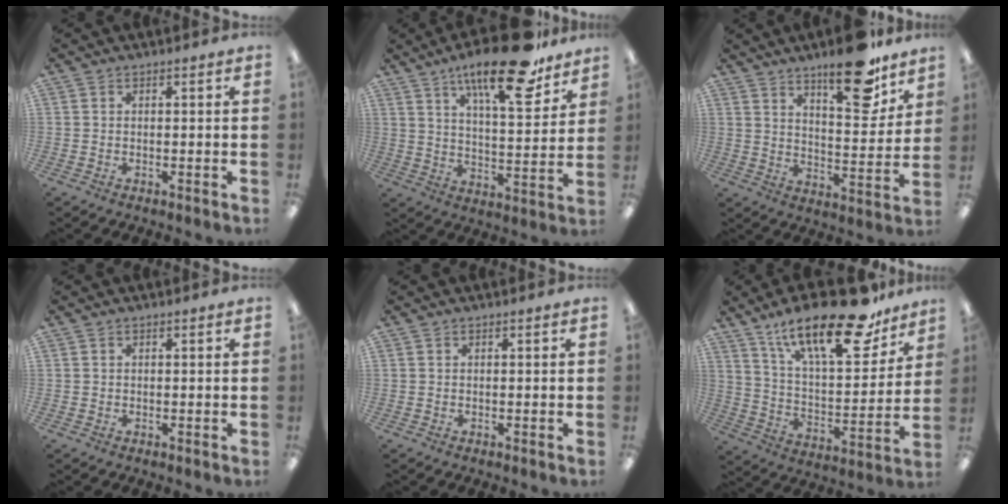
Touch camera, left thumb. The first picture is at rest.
{"total": 20.3, "force": [13.6, 6.1, 13.8], "torque": [-0.213, -0.074, 0.217]}
{"total": 17.0, "force": [12.4, 5.8, 10.1], "torque": [-0.129, -0.080, 0.202]}
{"total": 0.0}
{"total": 0.0}
{"total": 24.8, "force": [17.1, 8.6, 15.8], "torque": [-0.239, -0.103, 0.284]}